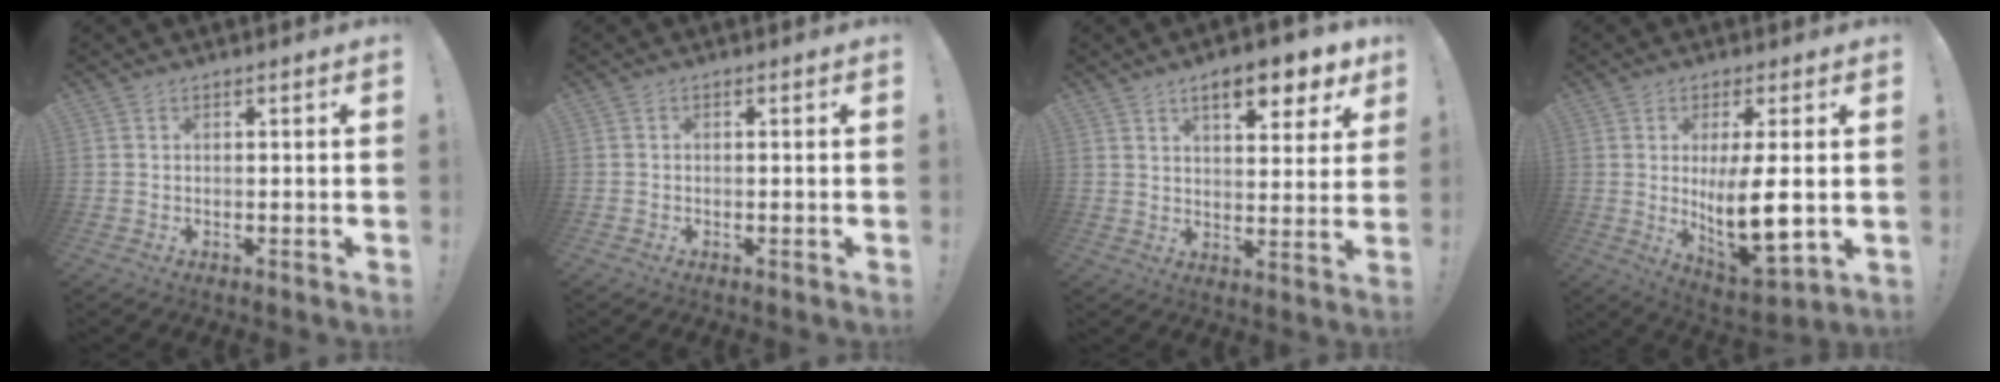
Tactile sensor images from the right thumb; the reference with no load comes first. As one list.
[{"total": 0.6, "force": [-0.4, 0.5, 0.2], "torque": [-0.004, 0.002, -0.006]}, {"total": 10.4, "force": [6.3, 3.5, 7.5], "torque": [-0.094, -0.036, 0.102]}, {"total": 13.5, "force": [0.7, 5.0, 12.5], "torque": [-0.209, -0.022, 0.013]}]